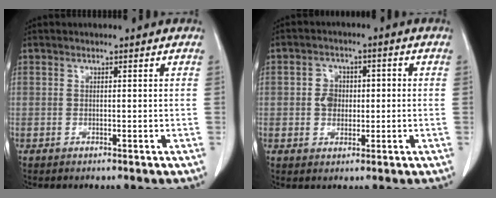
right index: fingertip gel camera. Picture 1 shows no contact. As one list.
[{"total": 4.1, "force": [-0.2, 3.4, 2.3], "torque": [-0.041, 0.013, -0.005]}]